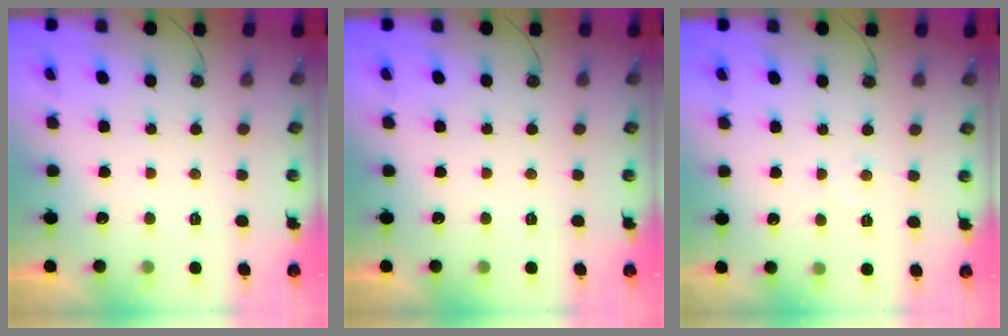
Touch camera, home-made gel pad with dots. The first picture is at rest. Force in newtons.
{"total": 0.0}
{"total": 3.9, "press": 3.9, "slide": 0.5}